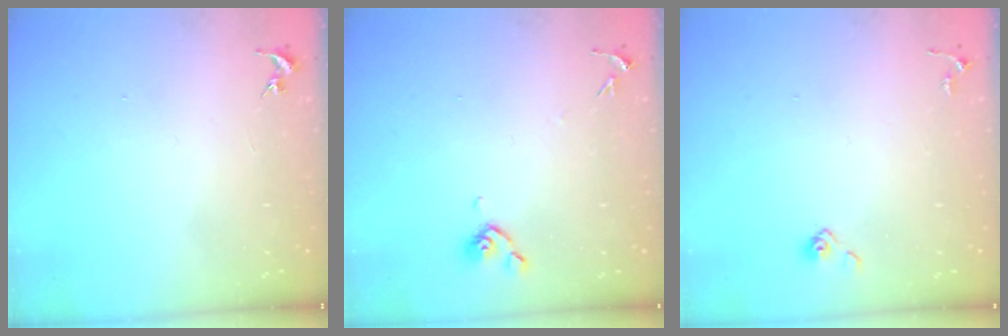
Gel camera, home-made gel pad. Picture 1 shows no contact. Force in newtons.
{"total": 5.8, "press": 5.8, "slide": 0.7}
{"total": 3.3, "press": 3.3, "slide": 0.4}